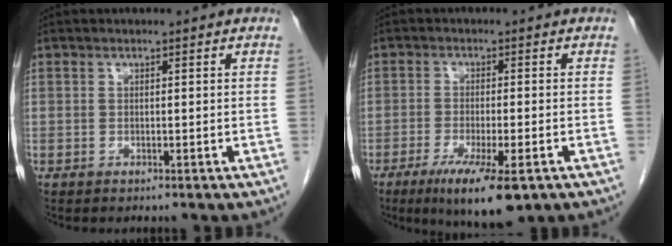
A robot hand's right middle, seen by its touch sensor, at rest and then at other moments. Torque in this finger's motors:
{"motor_torque": [1.09, -1.05, 0.18, 0.07]}